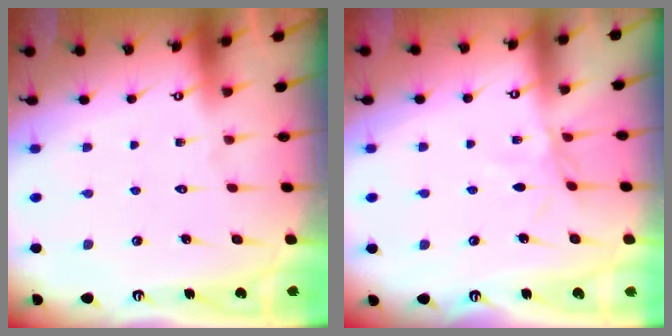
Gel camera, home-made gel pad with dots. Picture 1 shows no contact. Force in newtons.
{"total": 3.2, "press": 3.2, "slide": 0.2}